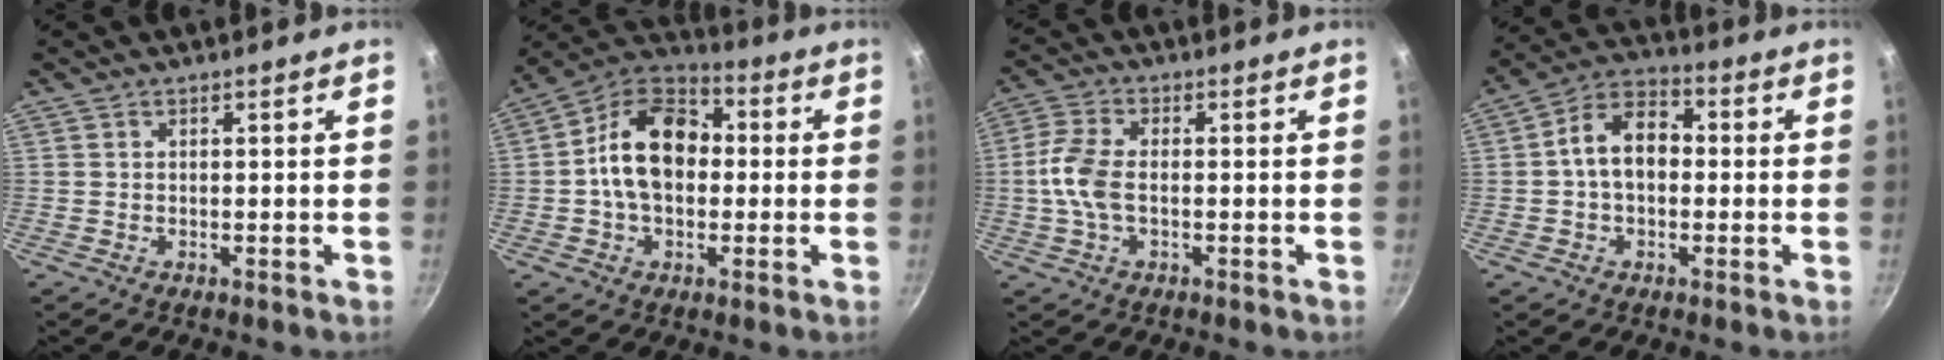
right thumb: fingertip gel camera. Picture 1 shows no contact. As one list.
[{"total": 15.3, "force": [0.2, 10.6, 11.1], "torque": [-0.152, 0.034, -0.018]}, {"total": 7.4, "force": [-0.8, 4.0, 6.1], "torque": [-0.132, 0.016, -0.025]}, {"total": 10.0, "force": [0.0, 6.8, 7.2], "torque": [-0.090, 0.034, -0.015]}]